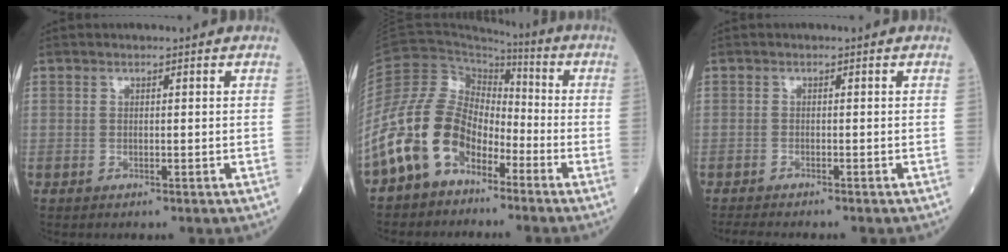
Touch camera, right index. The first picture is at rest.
{"total": 12.6, "force": [-7.6, 7.6, 6.6], "torque": [-0.160, 0.029, -0.155]}
{"total": 4.3, "force": [-3.8, 0.1, 1.9], "torque": [-0.025, -0.009, -0.058]}